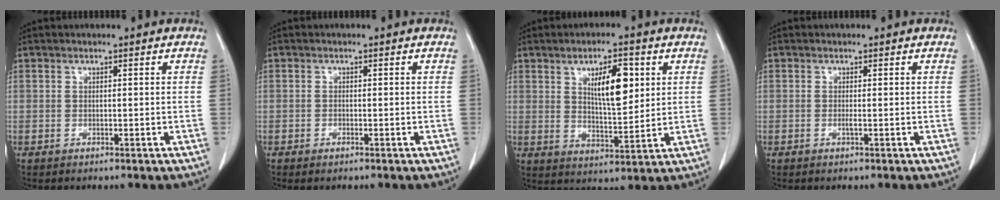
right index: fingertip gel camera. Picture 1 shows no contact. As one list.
[{"total": 1.0, "force": [-0.7, 0.2, 0.7], "torque": [-0.015, -0.002, -0.009]}, {"total": 8.8, "force": [3.0, 2.7, 7.8], "torque": [-0.130, 0.001, 0.056]}, {"total": 0.6, "force": [-0.1, -0.1, 0.5], "torque": [-0.012, -0.001, -0.004]}]